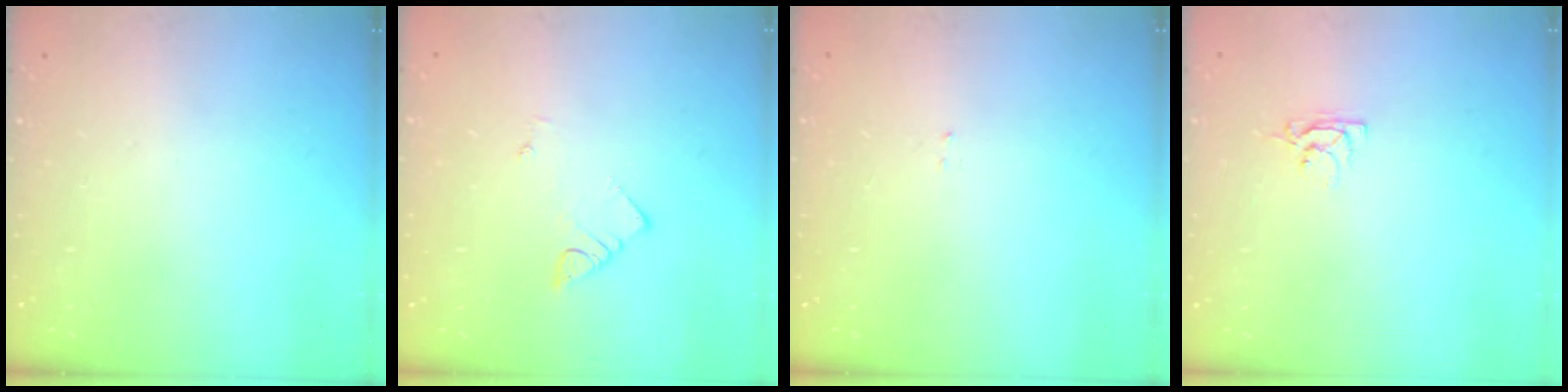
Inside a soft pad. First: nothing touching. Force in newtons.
{"total": 2.6, "press": 2.6, "slide": 0.2}
{"total": 1.5, "press": 1.5, "slide": 0.2}
{"total": 2.9, "press": 2.9, "slide": 0.3}